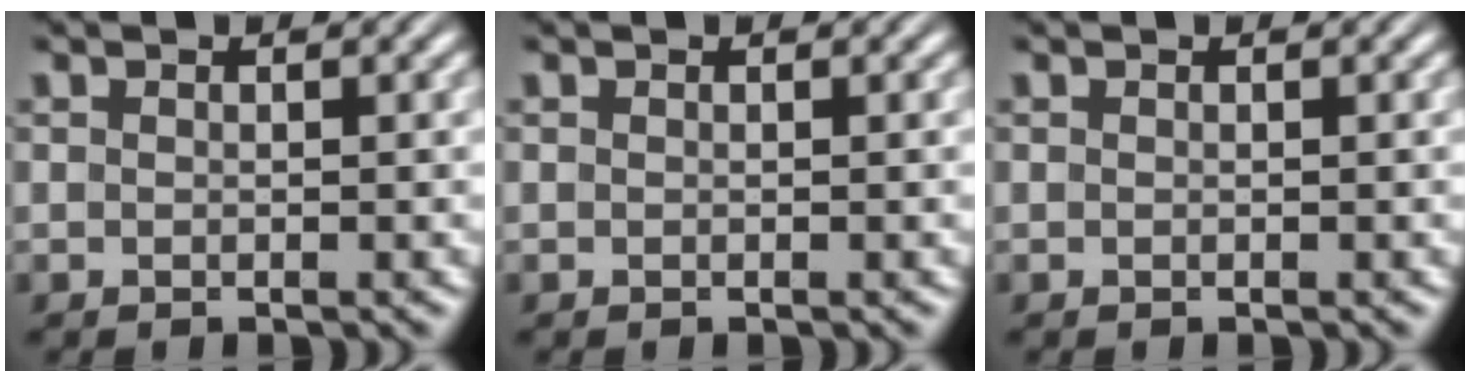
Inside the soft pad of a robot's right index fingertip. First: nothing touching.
{"total": 0.0}
{"total": 0.0}